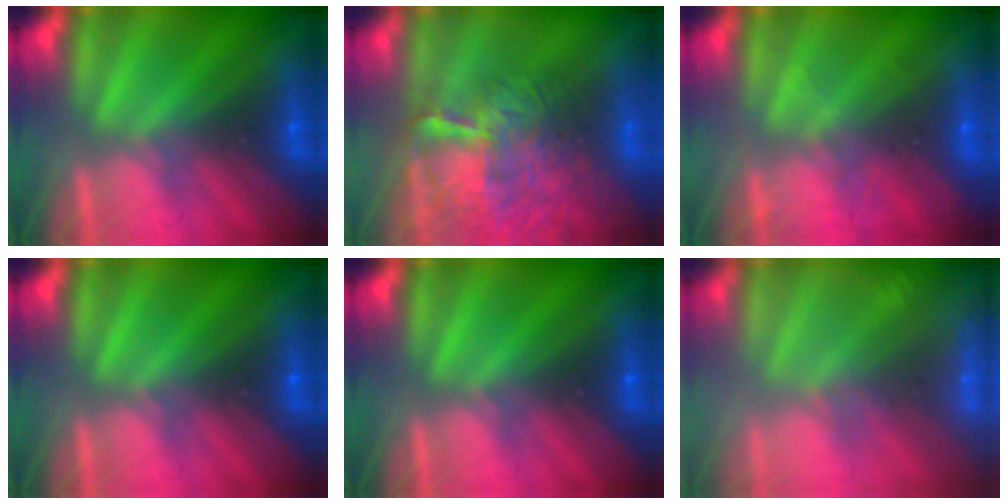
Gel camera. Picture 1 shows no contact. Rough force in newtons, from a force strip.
{"total": 8.7}
{"total": 2.1}
{"total": 0.0}
{"total": 0.0}
{"total": 2.4}